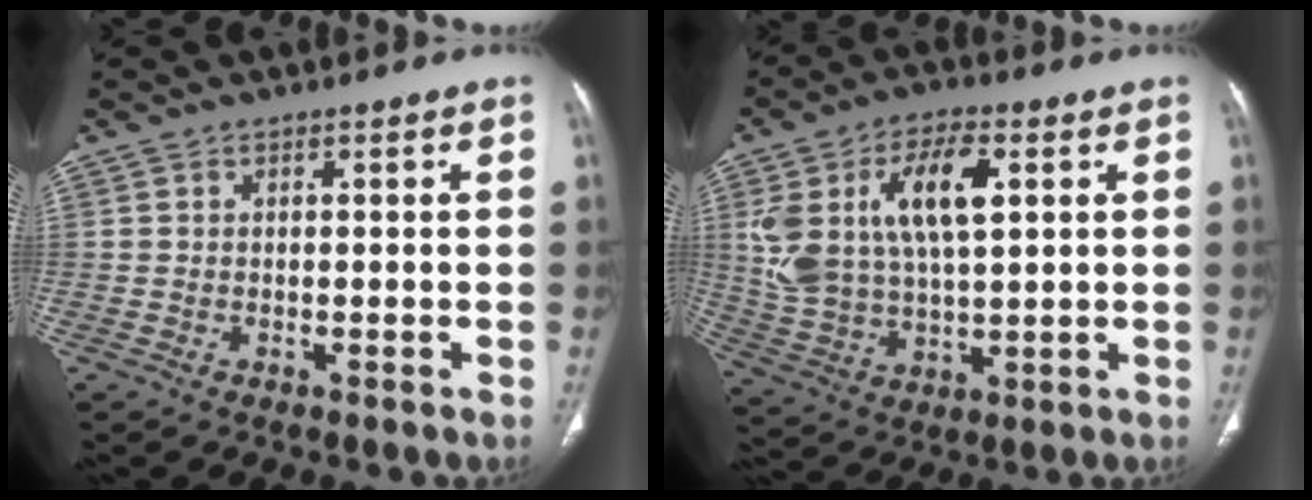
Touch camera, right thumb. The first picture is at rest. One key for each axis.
{"total": 16.6, "fx": 4.6, "fy": 8.3, "fz": 13.5, "tx": -0.256, "ty": 0.001, "tz": 0.093}